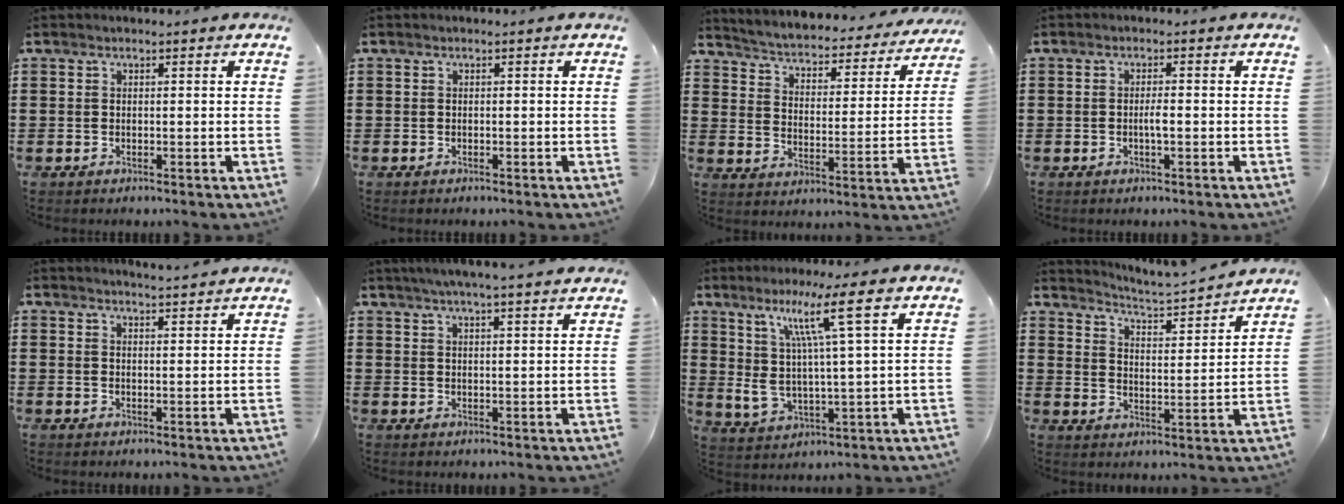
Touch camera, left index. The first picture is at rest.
{"total": 0.0}
{"total": 2.6, "force": [2.5, 0.0, 0.6], "torque": [-0.031, -0.031, 0.030]}
{"total": 1.8, "force": [-0.4, 0.3, 1.8], "torque": [-0.034, 0.000, -0.008]}
{"total": 2.3, "force": [2.3, -0.4, 0.1], "torque": [-0.007, -0.009, 0.043]}
{"total": 3.8, "force": [3.4, -0.6, 1.6], "torque": [-0.041, -0.010, 0.060]}
{"total": 11.4, "force": [5.6, 0.8, 9.9], "torque": [-0.195, -0.010, 0.089]}
{"total": 3.3, "force": [3.2, -0.7, 0.3], "torque": [-0.028, -0.040, 0.044]}